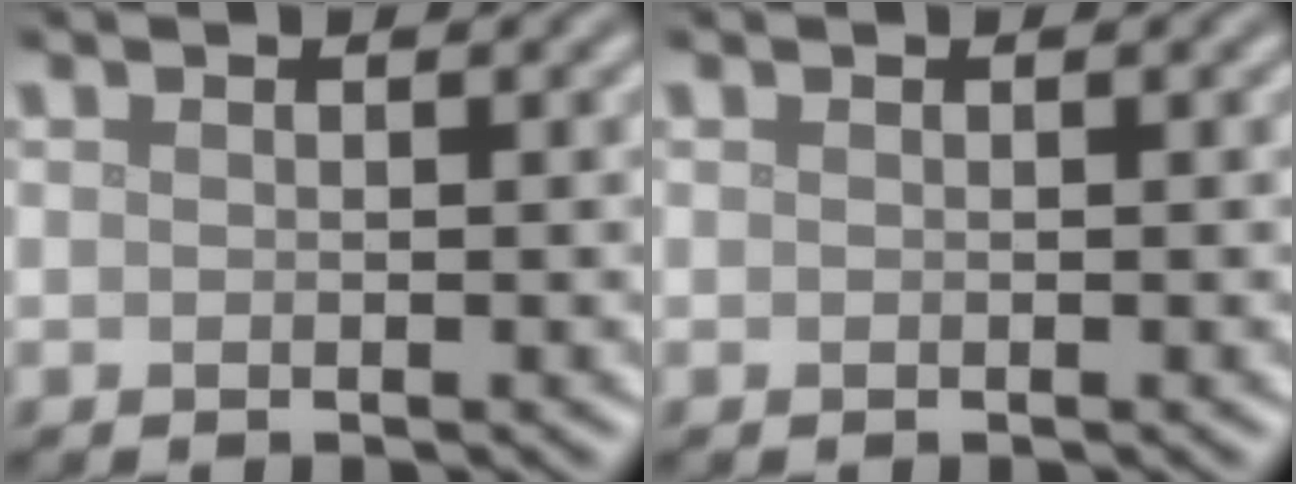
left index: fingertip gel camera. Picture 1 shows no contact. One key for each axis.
{"total": 0.0}